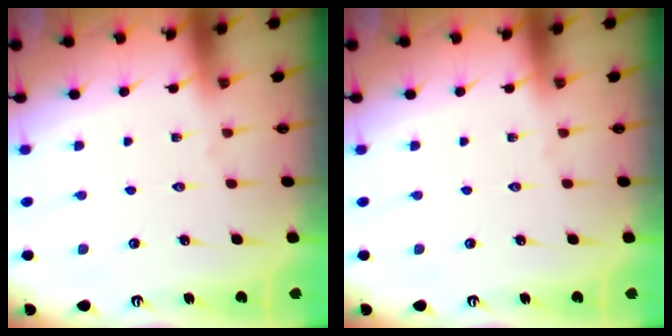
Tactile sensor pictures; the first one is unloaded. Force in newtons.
{"total": 0.0}